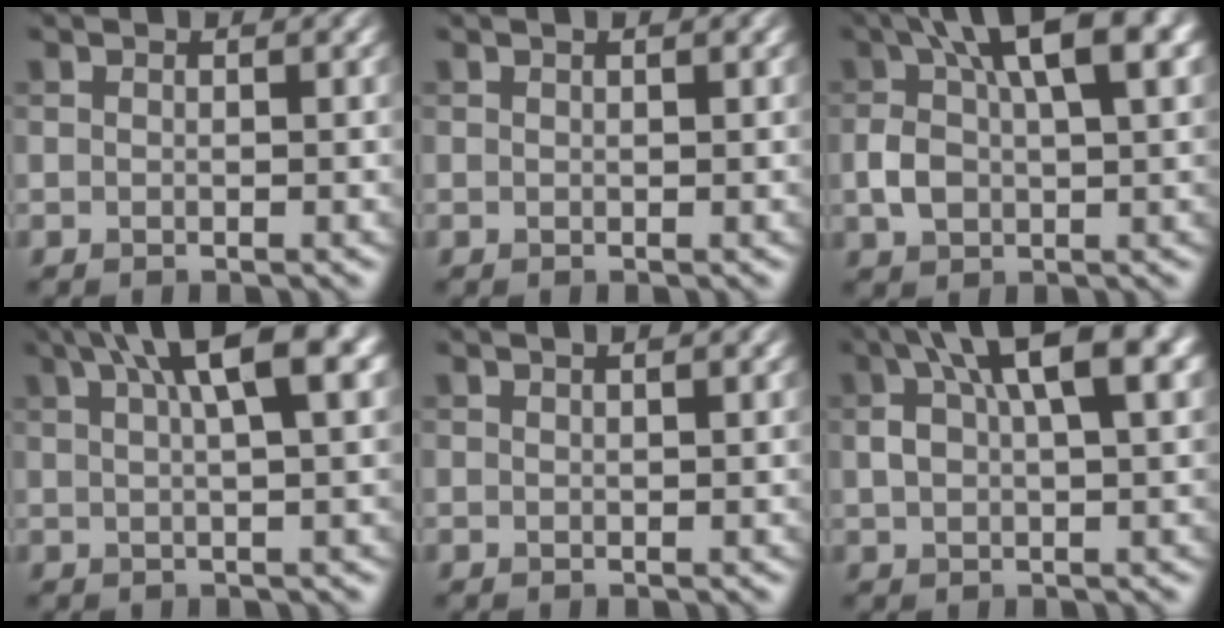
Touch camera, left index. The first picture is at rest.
{"total": 0.6, "force": [0.5, 0.1, 0.4], "torque": [-0.003, -0.001, 0.006]}
{"total": 8.6, "force": [1.9, 3.9, 7.5], "torque": [-0.144, 0.010, 0.031]}
{"total": 8.1, "force": [3.7, 2.1, 7.0], "torque": [-0.076, 0.029, 0.053]}
{"total": 1.4, "force": [0.9, 0.5, 0.9], "torque": [0.001, -0.002, 0.003]}
{"total": 8.5, "force": [3.2, 3.2, 7.2], "torque": [-0.132, 0.016, 0.059]}